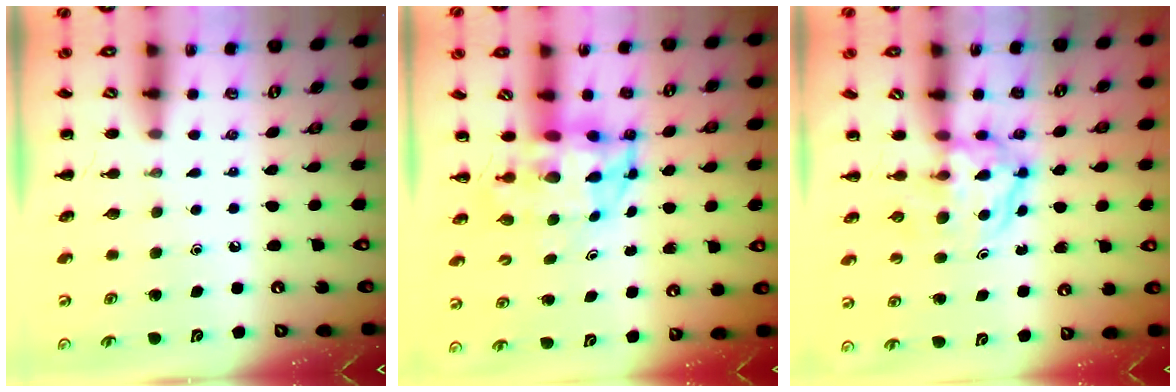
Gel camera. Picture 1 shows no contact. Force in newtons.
{"total": 4.4, "press": 4.2, "slide": 1.3}
{"total": 3.8, "press": 3.7, "slide": 0.4}